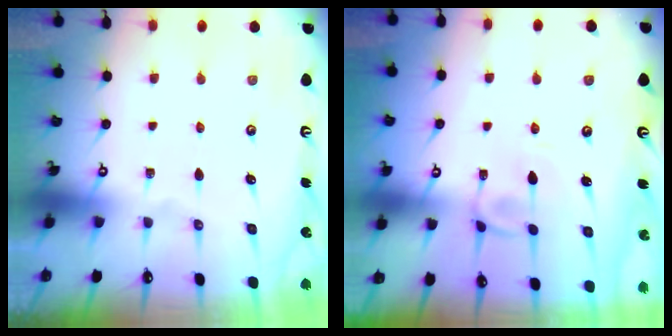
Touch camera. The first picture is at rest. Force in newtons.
{"total": 2.4, "press": 2.4, "slide": 0.3}